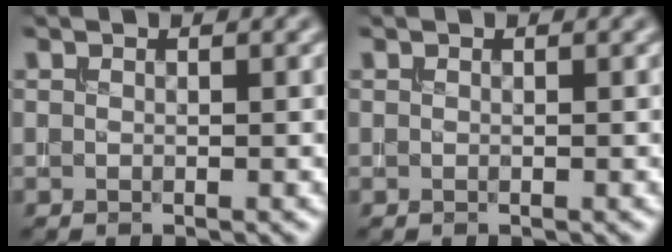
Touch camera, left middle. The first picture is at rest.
{"total": 0.0}